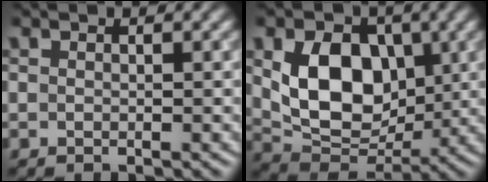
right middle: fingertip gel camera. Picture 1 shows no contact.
{"total": 9.0, "force": [1.3, 6.4, 6.2], "torque": [-0.113, -0.012, 0.025]}